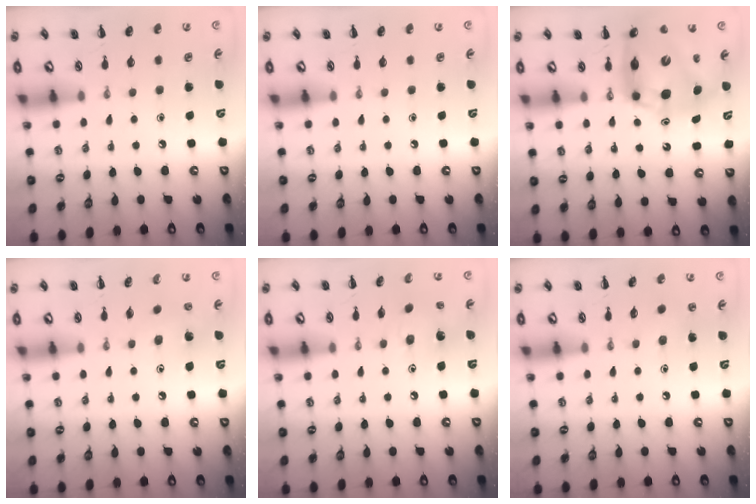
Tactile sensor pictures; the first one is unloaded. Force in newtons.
{"total": 0.0}
{"total": 14.2, "press": 13.6, "slide": 4.2}
{"total": 5.6, "press": 5.4, "slide": 1.4}
{"total": 2.8, "press": 2.8, "slide": 0.5}
{"total": 3.6, "press": 3.5, "slide": 0.9}